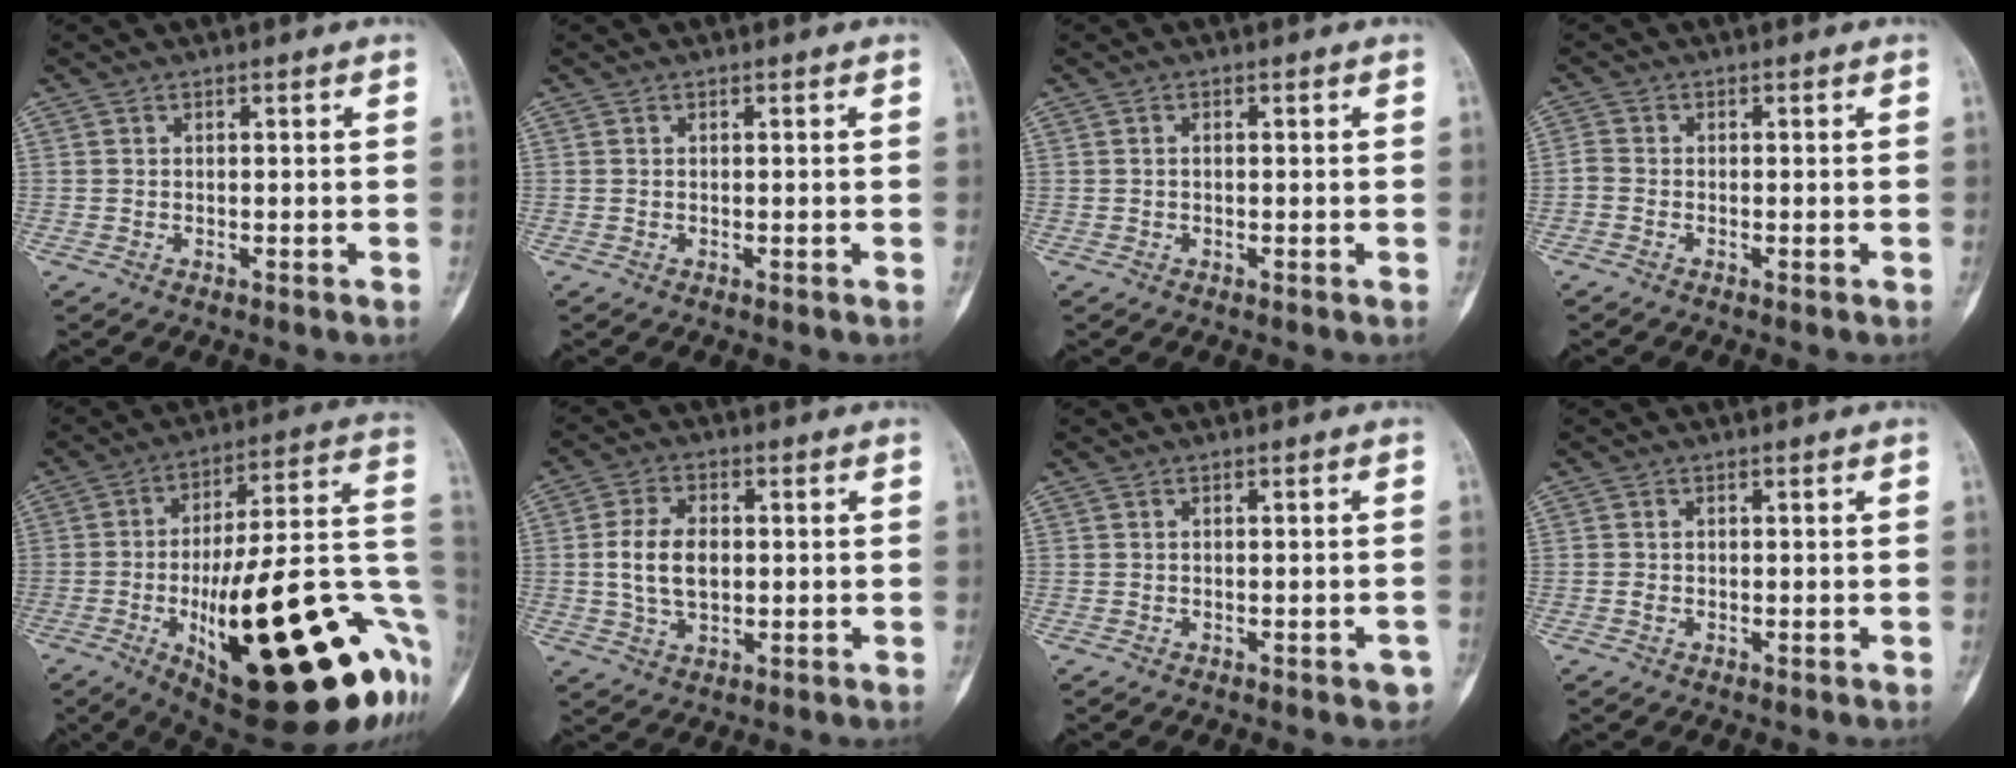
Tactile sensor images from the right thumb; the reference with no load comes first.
{"total": 0.0}
{"total": 0.5, "force": [0.0, 0.3, 0.4], "torque": [-0.012, 0.002, 0.000]}
{"total": 1.5, "force": [-0.8, 1.0, 0.8], "torque": [-0.016, 0.002, -0.025]}
{"total": 37.1, "force": [-10.5, 11.8, 33.5], "torque": [-0.384, 0.024, -0.144]}
{"total": 8.4, "force": [0.2, 5.2, 6.5], "torque": [-0.117, 0.004, 0.006]}
{"total": 2.0, "force": [-1.1, 0.8, 1.4], "torque": [-0.008, 0.012, -0.011]}
{"total": 0.8, "force": [-0.2, 0.7, 0.4], "torque": [-0.003, 0.002, -0.005]}